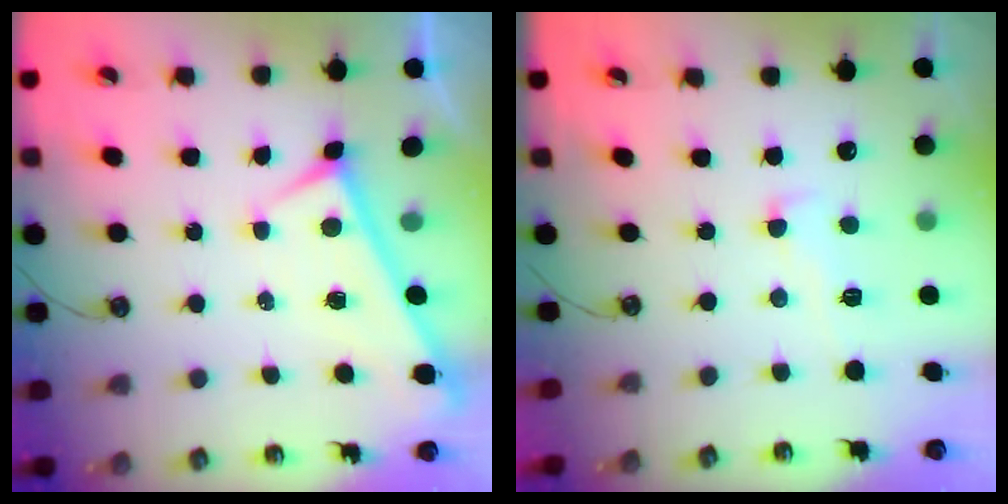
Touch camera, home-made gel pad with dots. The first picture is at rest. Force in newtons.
{"total": 1.2, "press": 0.9, "slide": 0.8}